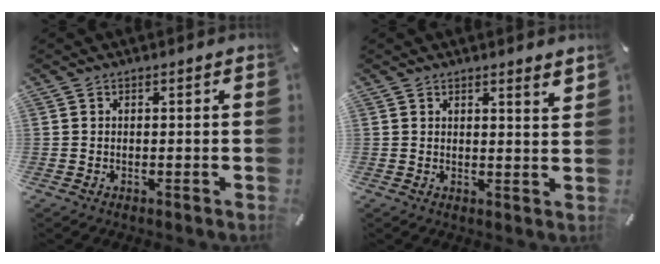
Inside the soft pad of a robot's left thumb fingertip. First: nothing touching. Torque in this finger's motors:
{"motor_torque": [0.44, -0.30, 0.17, -0.27, 0.00]}